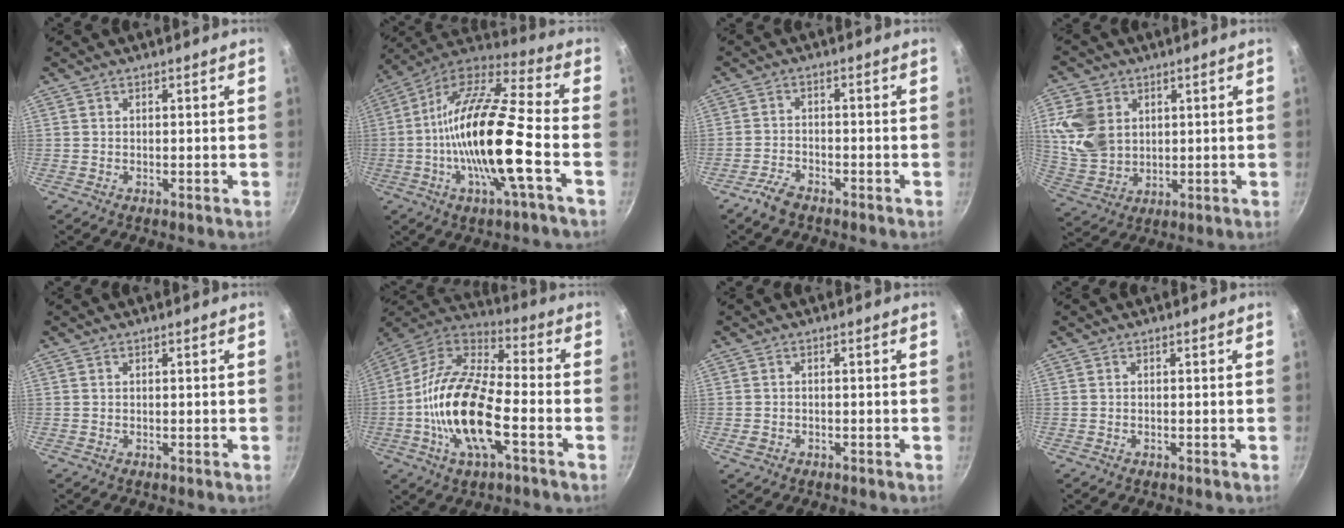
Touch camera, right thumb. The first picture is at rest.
{"total": 21.2, "force": [-4.5, 4.7, 20.2], "torque": [-0.371, 0.030, -0.102]}
{"total": 4.0, "force": [-3.1, 1.6, 2.0], "torque": [-0.043, 0.024, -0.062]}
{"total": 11.7, "force": [3.1, 9.2, 6.6], "torque": [-0.112, -0.013, 0.075]}
{"total": 0.0}
{"total": 19.6, "force": [-5.2, 7.9, 17.2], "torque": [-0.332, 0.038, -0.118]}
{"total": 1.8, "force": [-0.8, 1.4, 0.8], "torque": [-0.016, 0.008, -0.011]}
{"total": 0.0}